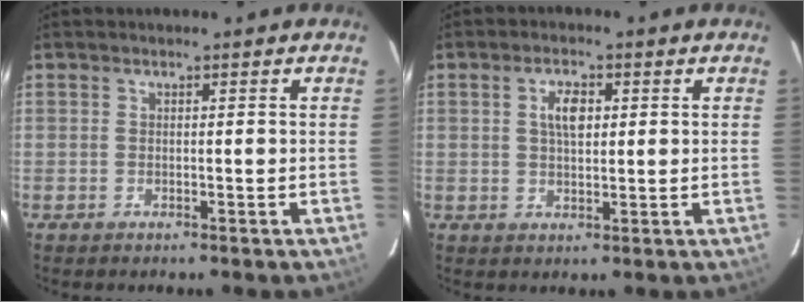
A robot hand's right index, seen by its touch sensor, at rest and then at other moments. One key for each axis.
{"total": 4.3, "fx": 1.1, "fy": 2.1, "fz": 3.5, "tx": -0.063, "ty": 0.008, "tz": 0.022}